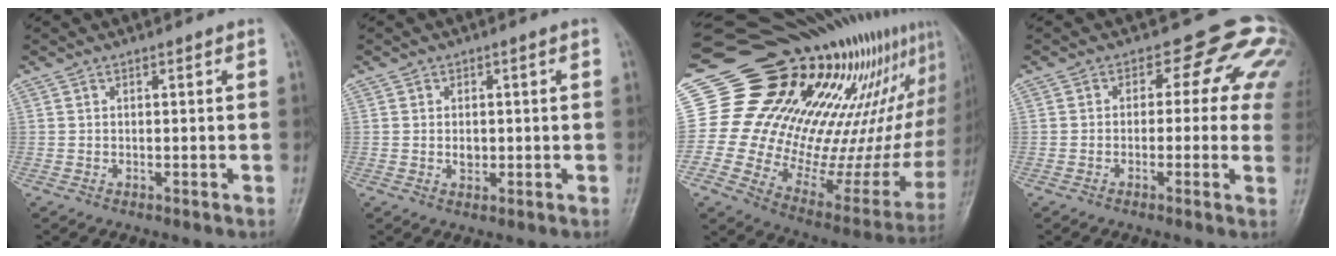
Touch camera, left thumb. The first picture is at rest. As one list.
[{"total": 2.2, "force": [-0.1, 1.8, 1.3], "torque": [-0.007, 0.004, 0.000]}, {"total": 33.5, "force": [17.4, 17.0, 23.0], "torque": [-0.321, -0.028, 0.271]}, {"total": 10.2, "force": [2.5, 6.7, 7.2], "torque": [-0.026, 0.009, 0.007]}]